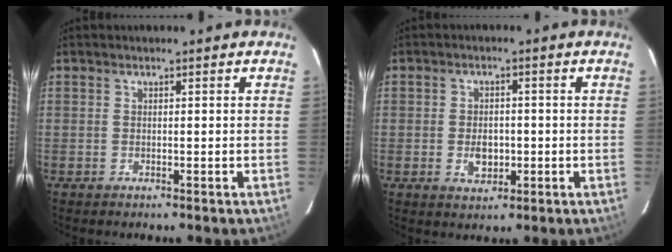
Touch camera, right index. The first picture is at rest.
{"total": 4.2, "force": [-0.9, 3.0, 2.8], "torque": [-0.048, 0.003, -0.009]}